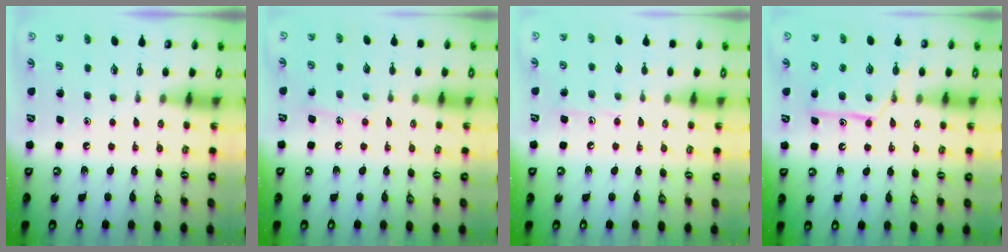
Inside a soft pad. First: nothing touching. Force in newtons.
{"total": 6.7, "press": 6.7, "slide": 0.5}
{"total": 7.3, "press": 7.3, "slide": 0.7}
{"total": 13.5, "press": 13.5, "slide": 1.0}